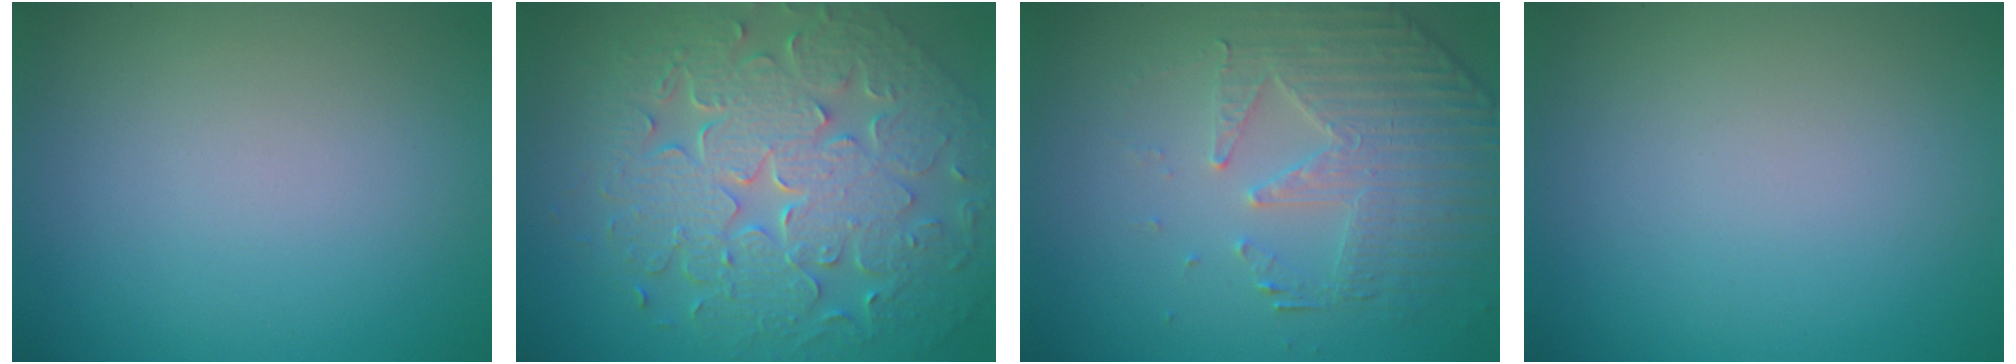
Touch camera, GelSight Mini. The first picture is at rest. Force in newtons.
{"total": 9.8, "press": 7.0, "slide": 6.8}
{"total": 4.9, "press": 3.8, "slide": 3.0}
{"total": 0.0}